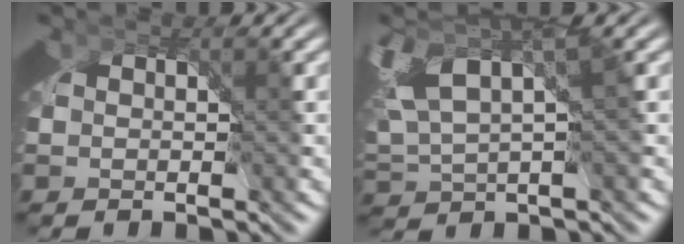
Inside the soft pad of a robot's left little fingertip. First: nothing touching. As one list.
[{"total": 4.9, "force": [0.2, 3.0, 3.8], "torque": [-0.075, 0.002, 0.002]}]